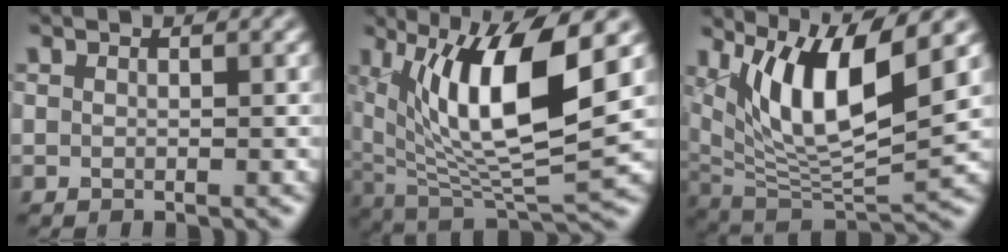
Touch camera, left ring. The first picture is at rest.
{"total": 11.6, "force": [4.0, 3.2, 10.4], "torque": [-0.181, -0.005, 0.080]}
{"total": 9.9, "force": [4.2, 3.0, 8.5], "torque": [-0.149, -0.012, 0.081]}